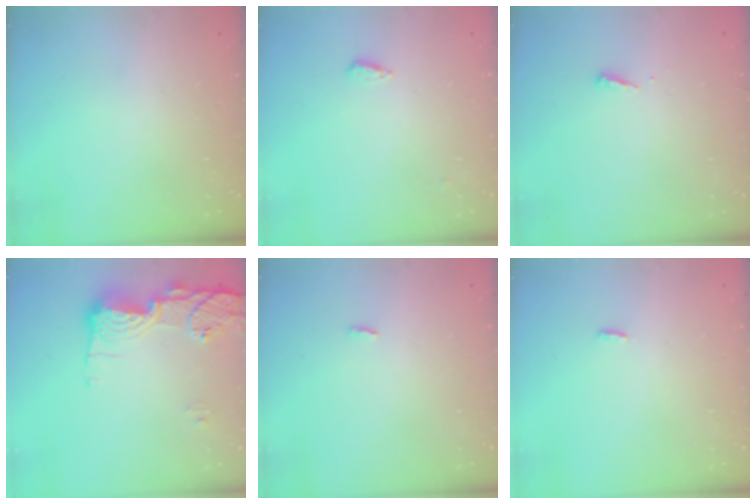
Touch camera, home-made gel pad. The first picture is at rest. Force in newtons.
{"total": 2.2, "press": 2.2, "slide": 0.5}
{"total": 3.5, "press": 3.5, "slide": 0.2}
{"total": 14.2, "press": 14.2, "slide": 1.5}
{"total": 1.9, "press": 1.9, "slide": 0.2}
{"total": 2.8, "press": 2.7, "slide": 0.8}